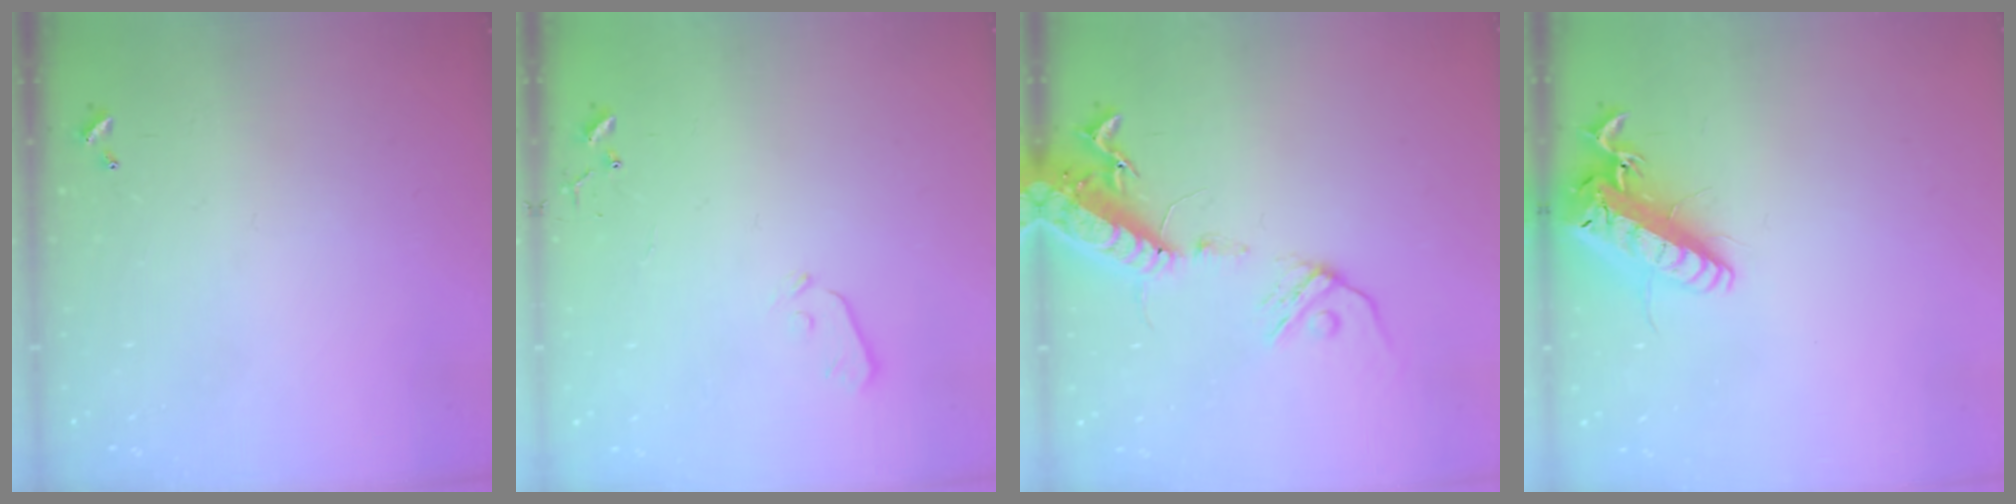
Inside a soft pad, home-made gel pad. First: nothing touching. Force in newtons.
{"total": 3.6, "press": 3.6, "slide": 0.6}
{"total": 16.2, "press": 15.8, "slide": 3.4}
{"total": 20.4, "press": 19.9, "slide": 4.5}